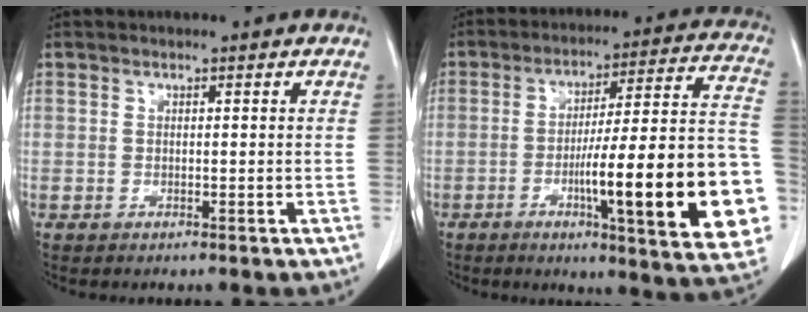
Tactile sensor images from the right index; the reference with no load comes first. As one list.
[{"total": 24.1, "force": [-6.3, 2.3, 23.2], "torque": [-0.240, 0.011, -0.082]}]